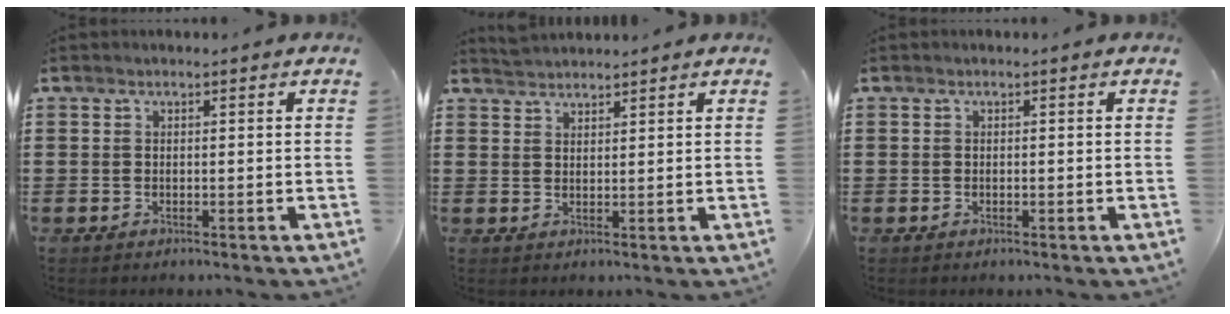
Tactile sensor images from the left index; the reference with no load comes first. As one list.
[{"total": 2.0, "force": [1.9, 0.0, -0.1], "torque": [-0.002, 0.003, 0.039]}, {"total": 0.0}]